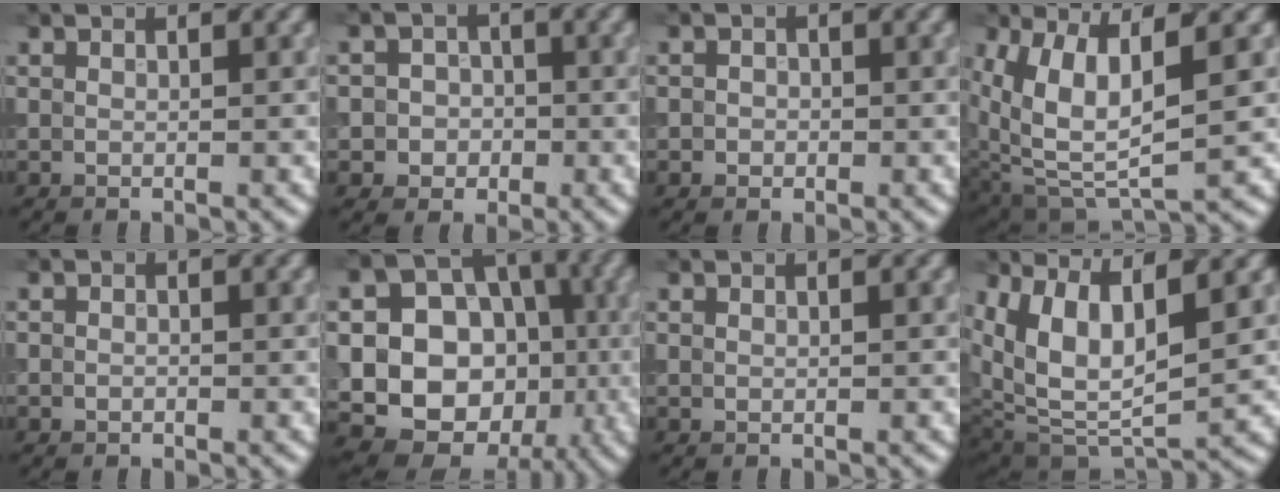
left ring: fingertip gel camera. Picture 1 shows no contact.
{"total": 3.4, "force": [-0.6, 3.2, 0.9], "torque": [0.016, 0.007, -0.032]}
{"total": 1.1, "force": [-0.2, 1.0, 0.4], "torque": [0.006, -0.001, -0.009]}
{"total": 9.0, "force": [1.8, 4.1, 7.8], "torque": [-0.166, -0.010, 0.037]}
{"total": 0.5, "force": [-0.3, 0.4, 0.2], "torque": [-0.001, -0.001, -0.006]}
{"total": 16.4, "force": [-1.7, 13.8, 8.6], "torque": [-0.135, -0.005, -0.037]}
{"total": 0.0}
{"total": 8.9, "force": [3.4, 4.0, 7.1], "torque": [-0.145, -0.007, 0.064]}